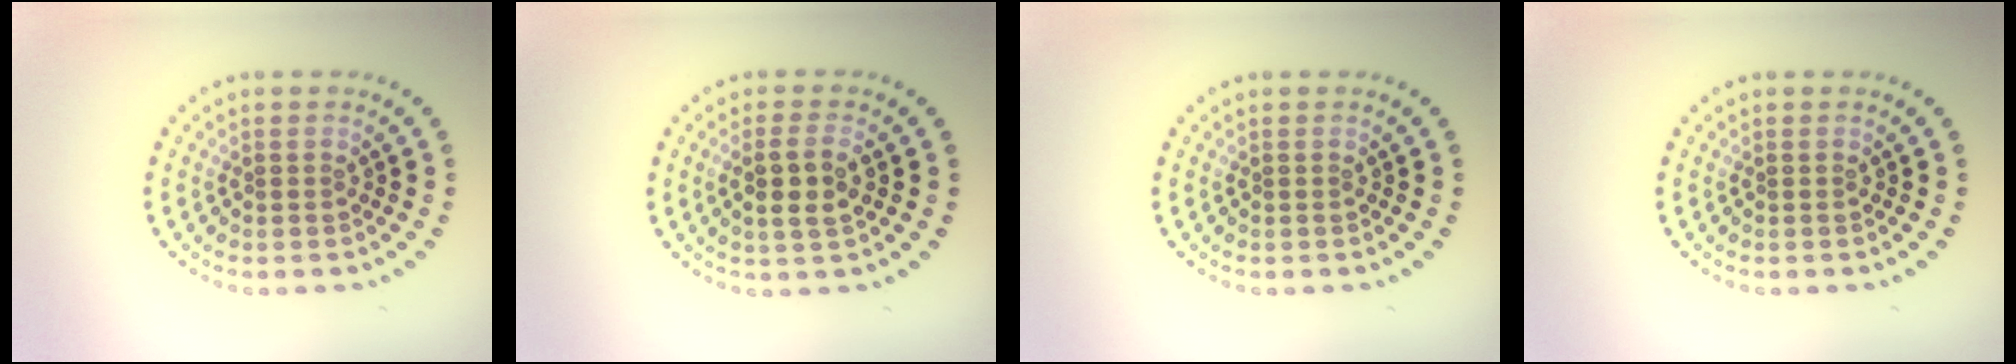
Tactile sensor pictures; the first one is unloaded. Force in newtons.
{"total": 2.8, "press": 2.6, "slide": 1.0}
{"total": 0.0}
{"total": 0.0}